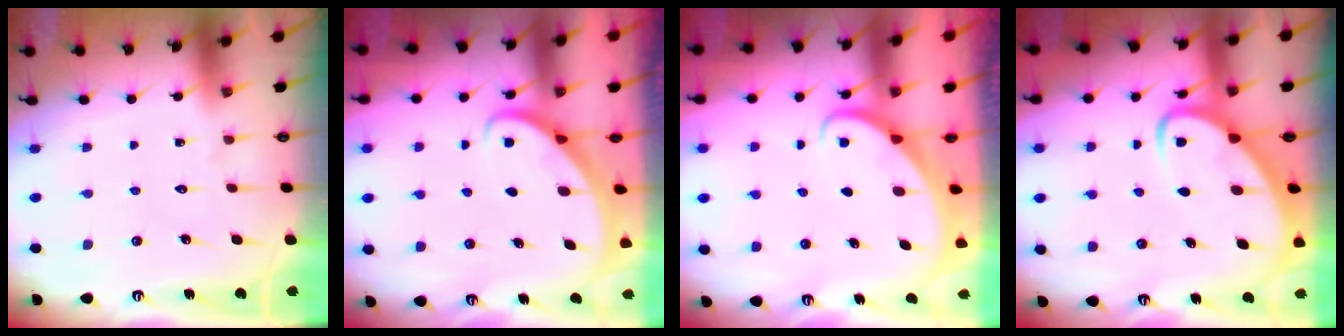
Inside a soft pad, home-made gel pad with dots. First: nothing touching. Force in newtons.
{"total": 2.8, "press": 2.8, "slide": 0.2}
{"total": 2.2, "press": 2.2, "slide": 0.1}
{"total": 6.0, "press": 6.0, "slide": 0.6}